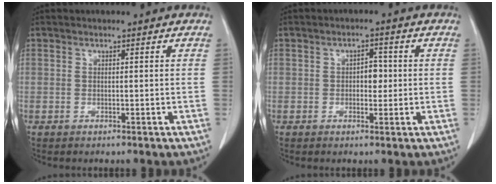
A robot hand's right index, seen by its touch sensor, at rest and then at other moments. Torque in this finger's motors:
{"motor_torque": [0.36, 0.02, 0.05, 0.03]}